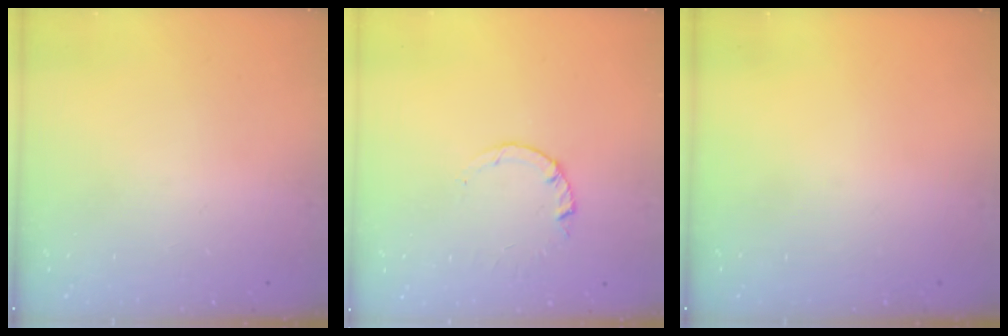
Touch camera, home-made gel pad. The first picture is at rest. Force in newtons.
{"total": 1.0, "press": 0.9, "slide": 0.3}
{"total": 0.0}